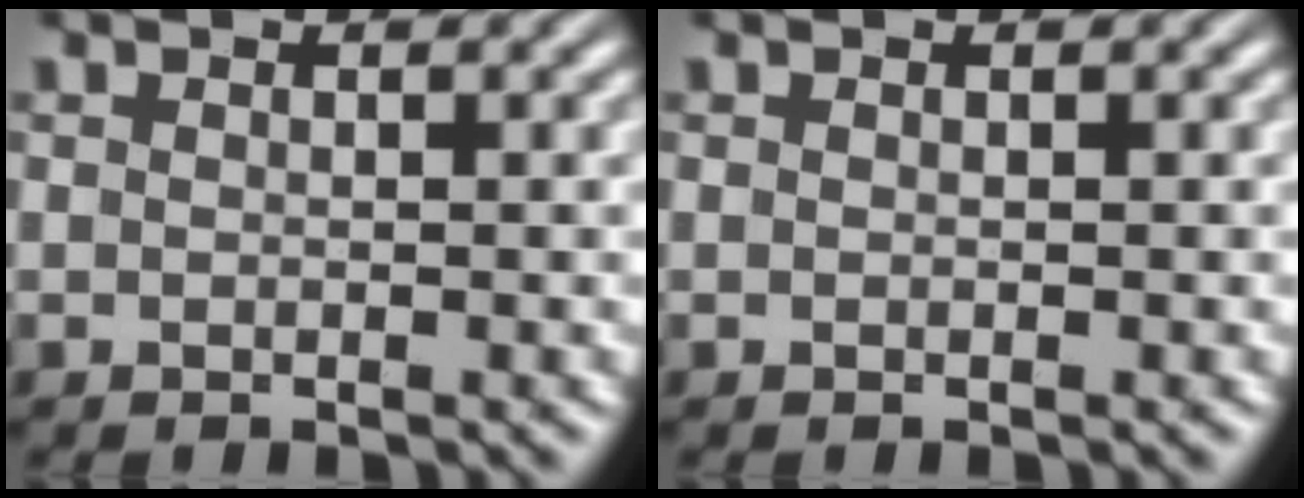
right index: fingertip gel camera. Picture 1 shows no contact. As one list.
[{"total": 0.0}]